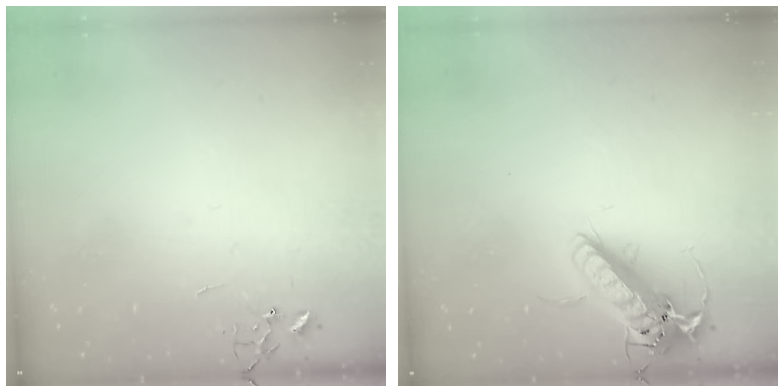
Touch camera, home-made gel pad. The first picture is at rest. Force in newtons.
{"total": 16.7, "press": 16.4, "slide": 3.1}